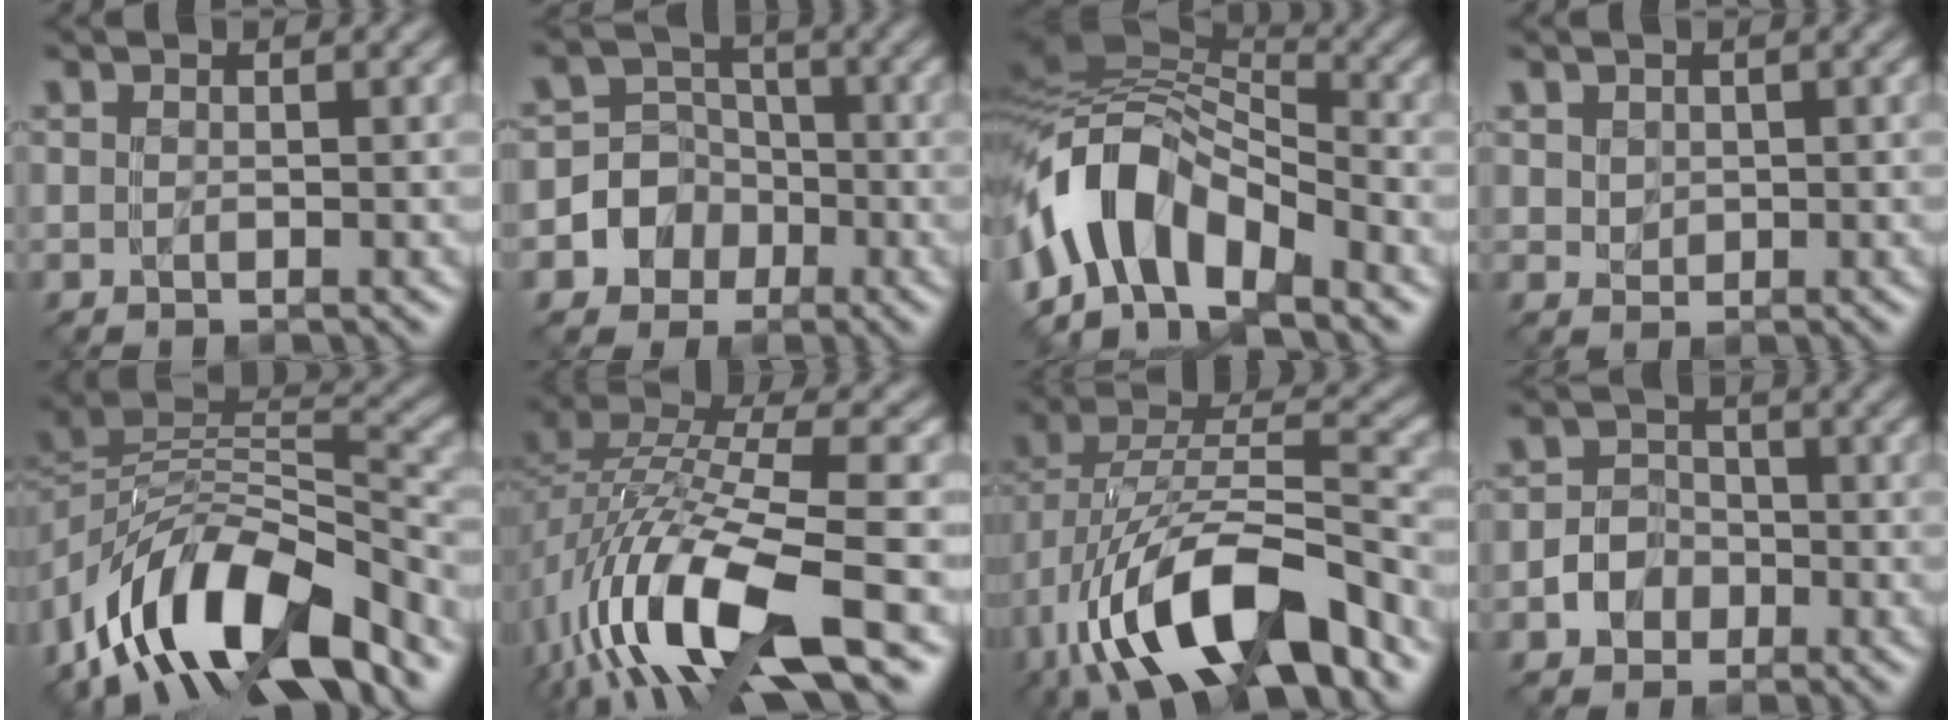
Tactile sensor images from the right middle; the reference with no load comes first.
{"total": 4.5, "force": [-1.9, 4.1, 0.1], "torque": [0.018, 0.009, -0.048]}
{"total": 9.6, "force": [-4.6, 5.3, 6.6], "torque": [-0.117, 0.018, -0.088]}
{"total": 0.8, "force": [0.5, 0.3, -0.5], "torque": [0.001, -0.002, 0.023]}
{"total": 11.7, "force": [-7.8, 4.9, 7.3], "torque": [-0.131, 0.005, -0.141]}
{"total": 12.3, "force": [-5.5, 4.1, 10.2], "torque": [-0.211, 0.003, -0.095]}
{"total": 12.8, "force": [-6.9, 4.9, 9.6], "torque": [-0.179, -0.004, -0.119]}
{"total": 2.1, "force": [-1.2, 1.7, 0.2], "torque": [-0.004, 0.003, -0.018]}